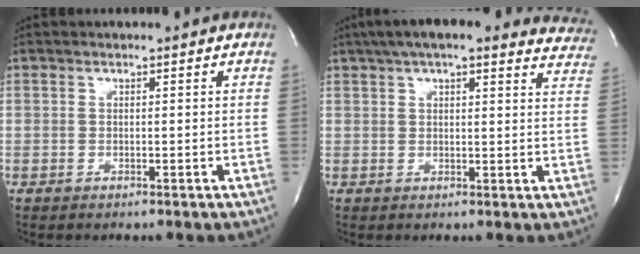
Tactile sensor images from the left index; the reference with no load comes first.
{"total": 21.5, "force": [18.5, 5.2, 9.7], "torque": [-0.135, 0.017, 0.212]}